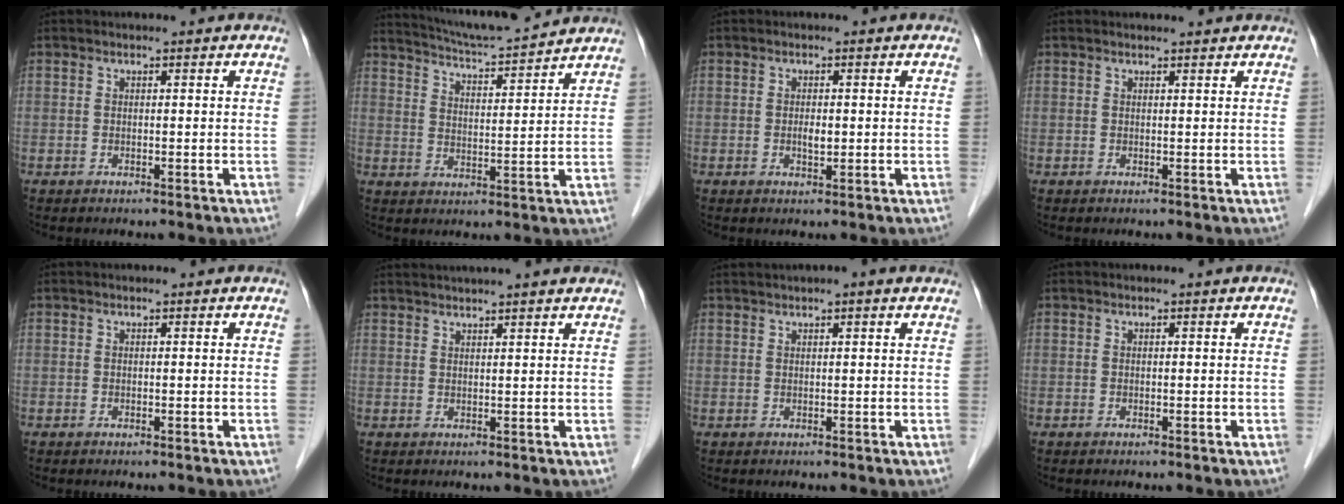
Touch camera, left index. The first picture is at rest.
{"total": 12.7, "force": [12.0, -0.1, 4.0], "torque": [-0.077, 0.016, 0.183]}
{"total": 1.4, "force": [0.0, 0.6, 1.3], "torque": [-0.024, -0.001, 0.000]}
{"total": 2.3, "force": [2.3, 0.2, 0.4], "torque": [-0.010, 0.012, 0.028]}
{"total": 0.0}
{"total": 10.8, "force": [9.7, 0.3, 4.7], "torque": [-0.075, 0.036, 0.124]}
{"total": 4.1, "force": [3.2, 0.0, 2.6], "torque": [-0.039, 0.033, 0.051]}
{"total": 0.0}